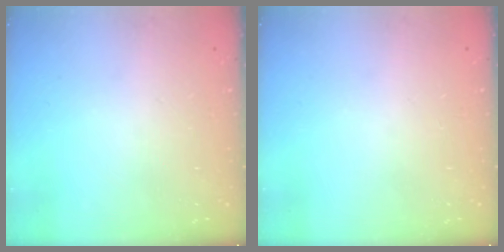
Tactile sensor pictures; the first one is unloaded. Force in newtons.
{"total": 0.0}